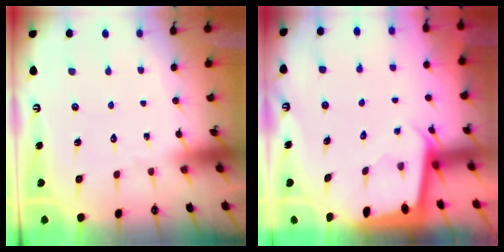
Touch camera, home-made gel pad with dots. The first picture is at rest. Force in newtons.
{"total": 1.9, "press": 1.9, "slide": 0.1}